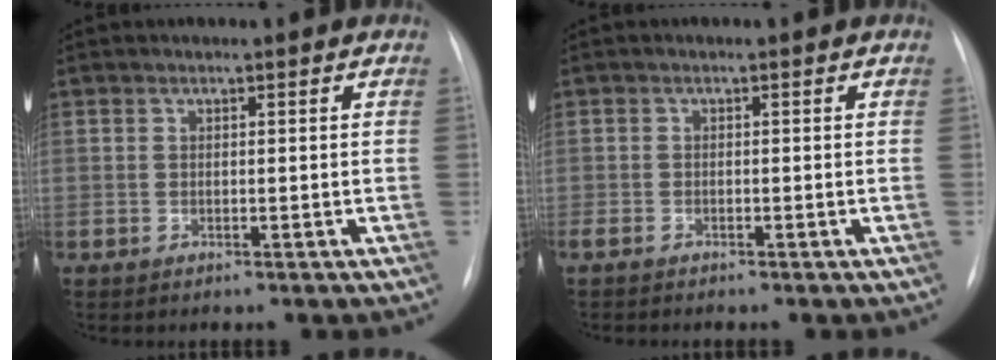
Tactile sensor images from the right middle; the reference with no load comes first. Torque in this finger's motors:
{"motor_torque": [1.09, -1.04, 0.49, 0.19]}